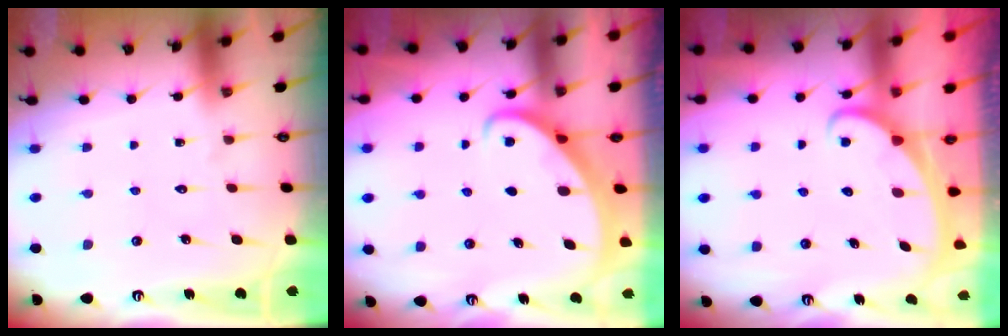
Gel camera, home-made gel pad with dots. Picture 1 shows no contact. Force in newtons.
{"total": 2.3, "press": 2.3, "slide": 0.3}
{"total": 2.0, "press": 2.0, "slide": 0.1}